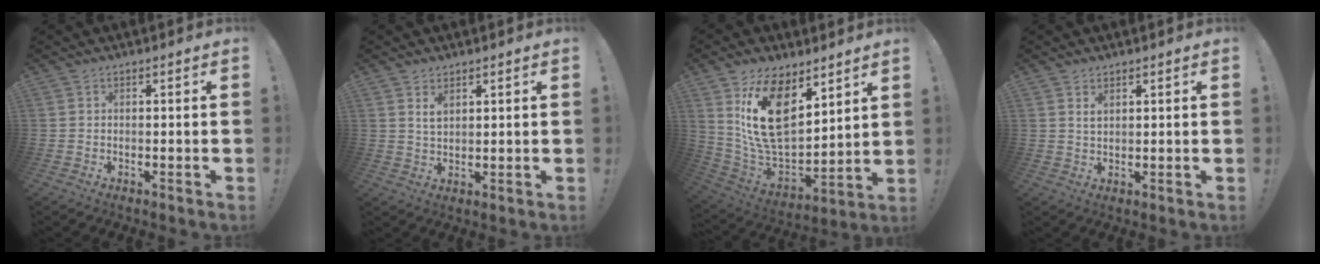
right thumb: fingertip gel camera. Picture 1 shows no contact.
{"total": 3.6, "force": [2.3, 1.9, 1.9], "torque": [-0.021, -0.013, 0.038]}
{"total": 19.2, "force": [8.8, 11.4, 12.7], "torque": [-0.231, -0.059, 0.161]}
{"total": 2.4, "force": [1.6, 1.2, 1.2], "torque": [-0.012, -0.006, 0.026]}